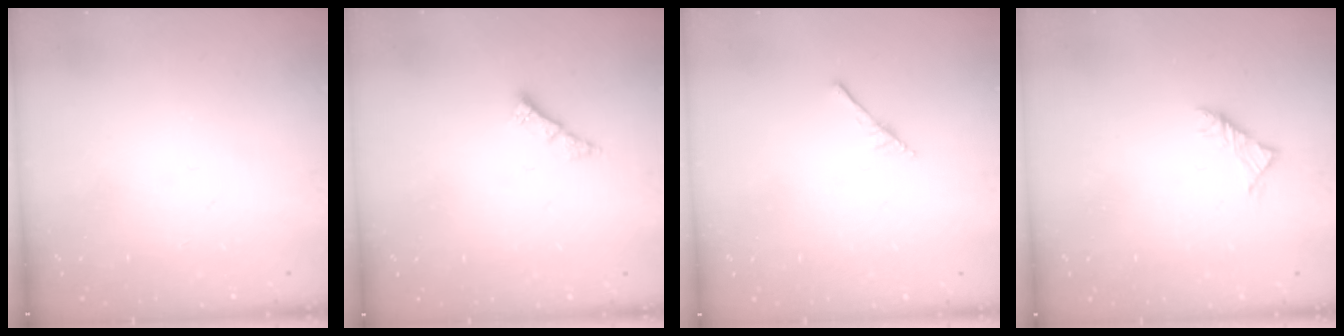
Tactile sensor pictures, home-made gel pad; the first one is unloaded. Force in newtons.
{"total": 2.4, "press": 2.4, "slide": 0.2}
{"total": 2.9, "press": 2.9, "slide": 0.2}
{"total": 2.9, "press": 2.8, "slide": 0.8}